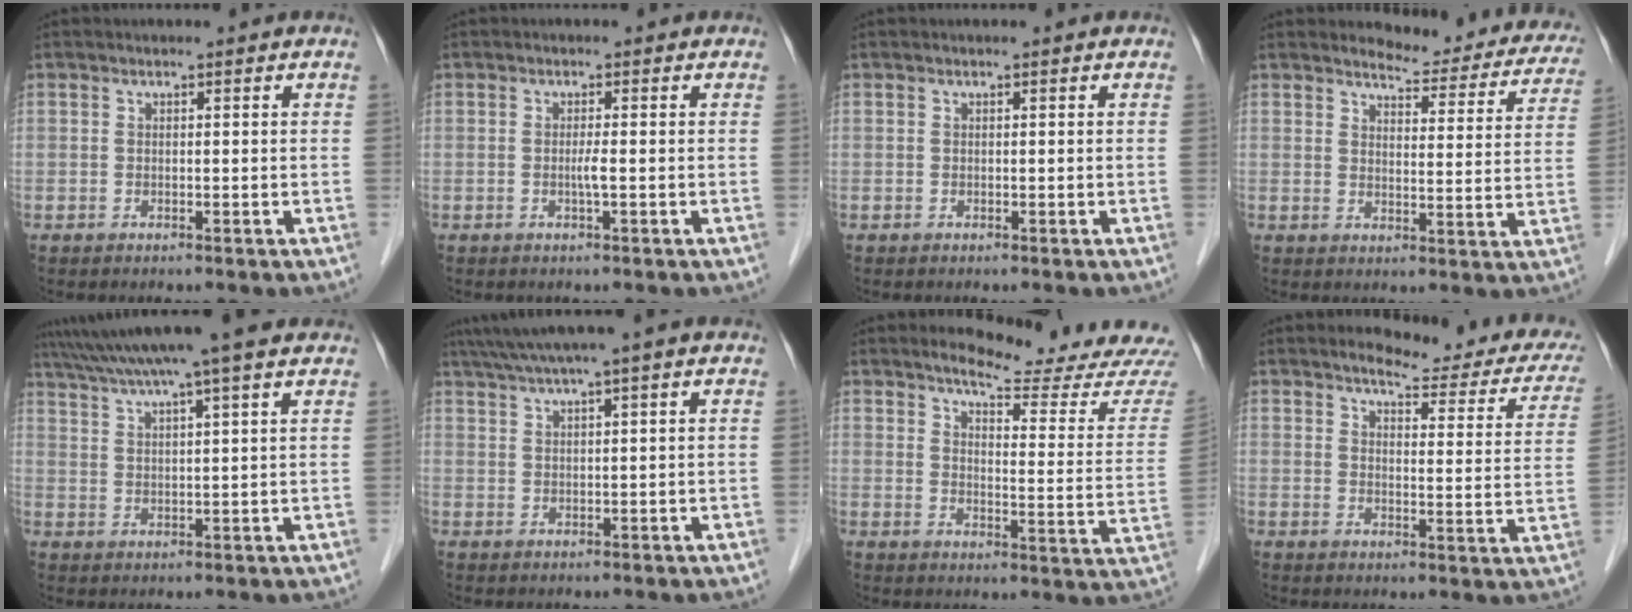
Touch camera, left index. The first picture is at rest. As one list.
[{"total": 1.3, "force": [-0.5, -0.3, 1.1], "torque": [-0.027, -0.004, -0.009]}, {"total": 0.0}, {"total": 13.0, "force": [12.2, 3.2, 3.4], "torque": [-0.018, -0.030, 0.121]}, {"total": 11.6, "force": [9.6, -0.9, 6.5], "torque": [-0.118, 0.031, 0.139]}, {"total": 6.1, "force": [4.6, -1.2, 3.9], "torque": [-0.069, 0.030, 0.079]}, {"total": 14.5, "force": [13.9, -1.1, 4.0], "torque": [-0.051, -0.090, 0.162]}, {"total": 14.6, "force": [13.1, 3.0, 5.8], "torque": [-0.049, -0.037, 0.133]}]